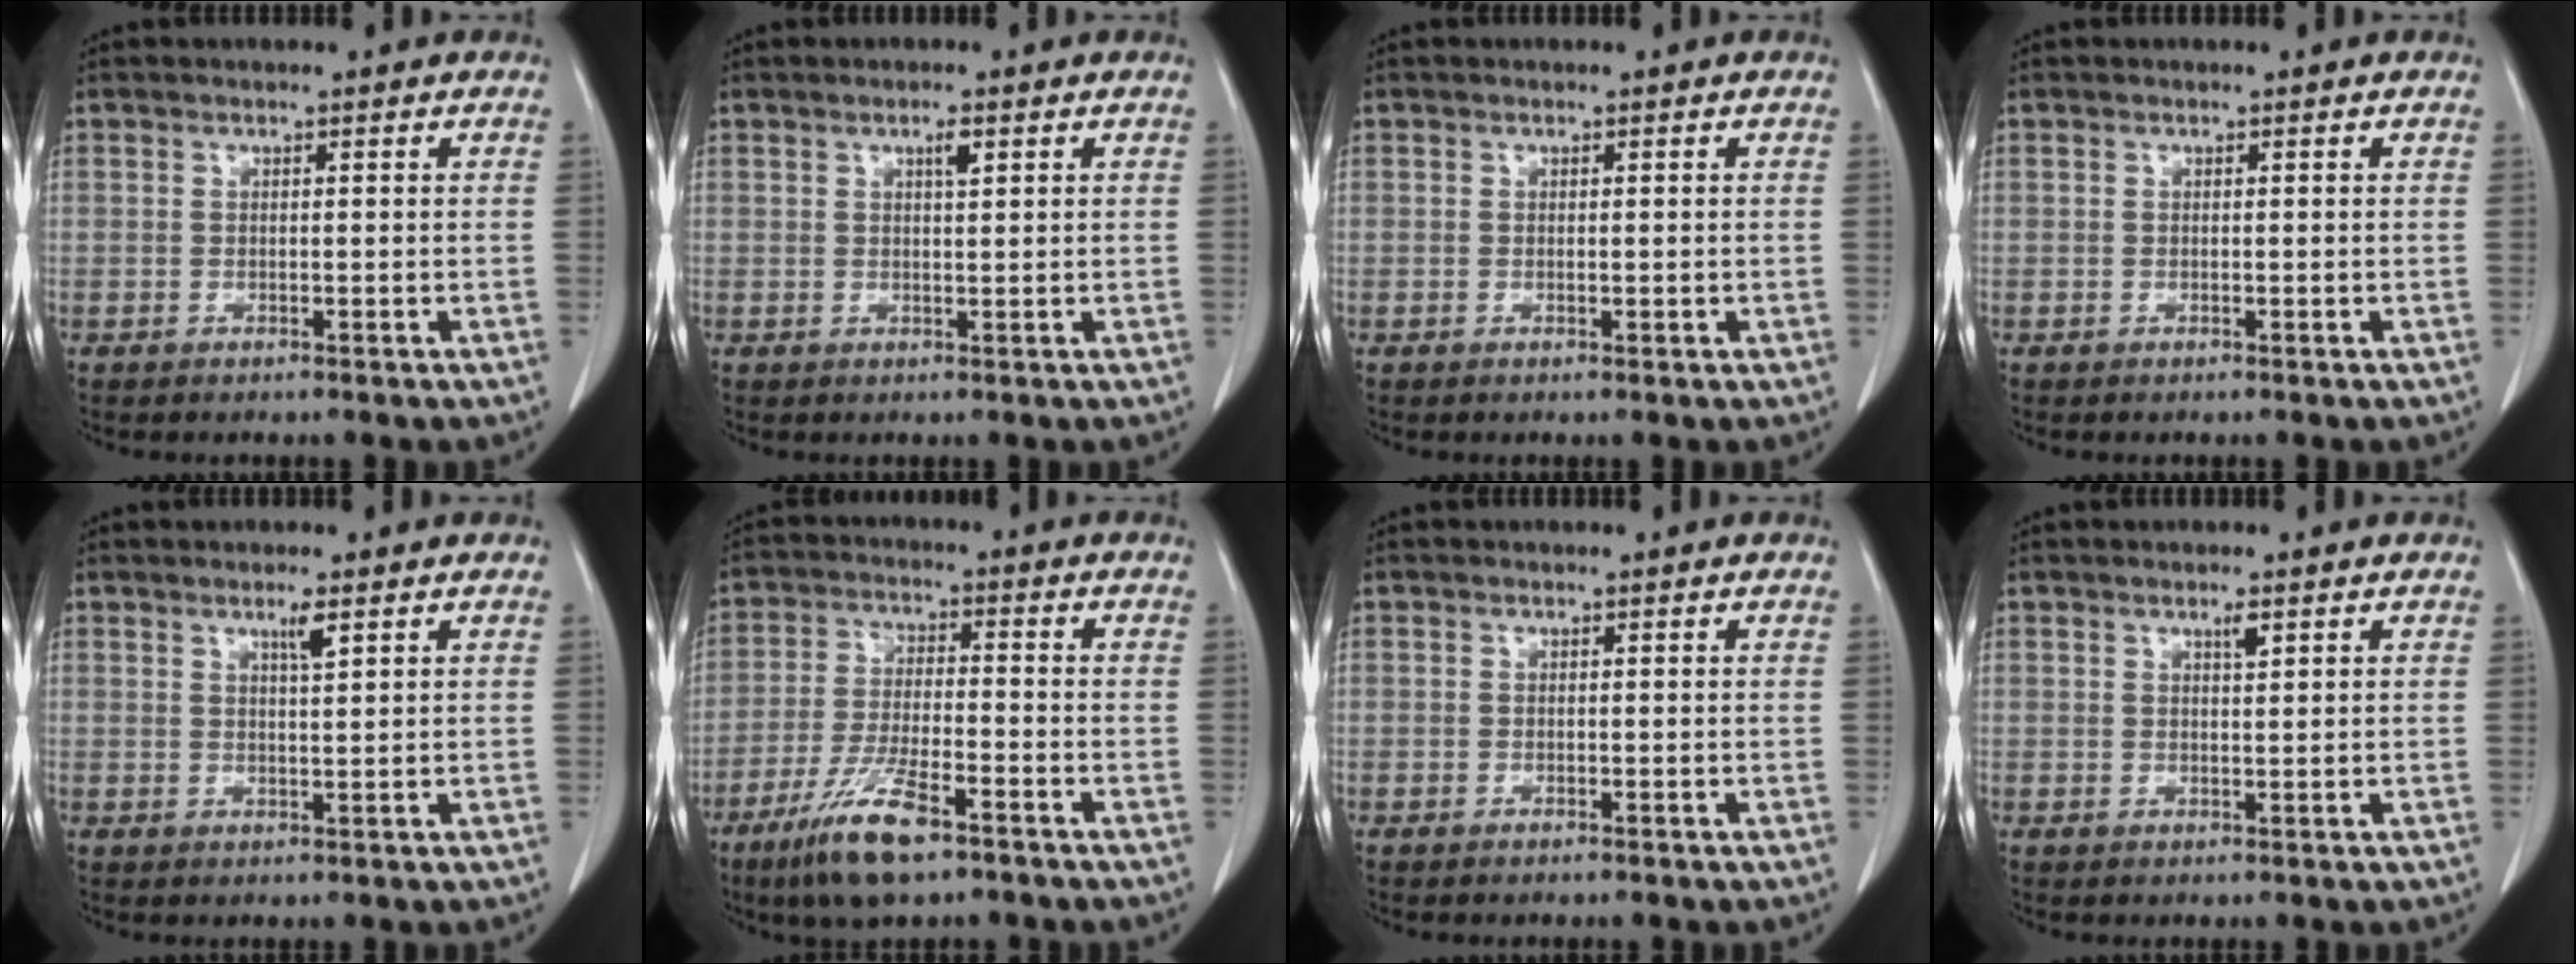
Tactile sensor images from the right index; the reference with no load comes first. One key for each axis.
{"total": 1.7, "fx": 0.8, "fy": 0.2, "fz": 1.4, "tx": -0.026, "ty": -0.002, "tz": 0.013}
{"total": 0.6, "fx": 0.0, "fy": 0.3, "fz": 0.6, "tx": -0.010, "ty": -0.003, "tz": 0.003}
{"total": 0.0}
{"total": 2.2, "fx": 1.3, "fy": 0.0, "fz": 1.7, "tx": -0.034, "ty": -0.004, "tz": 0.023}
{"total": 10.0, "fx": -6.4, "fy": 1.7, "fz": 7.5, "tx": -0.151, "ty": -0.021, "tz": -0.116}
{"total": 0.0}
{"total": 1.4, "fx": 0.9, "fy": 0.2, "fz": 1.1, "tx": -0.022, "ty": -0.003, "tz": 0.015}